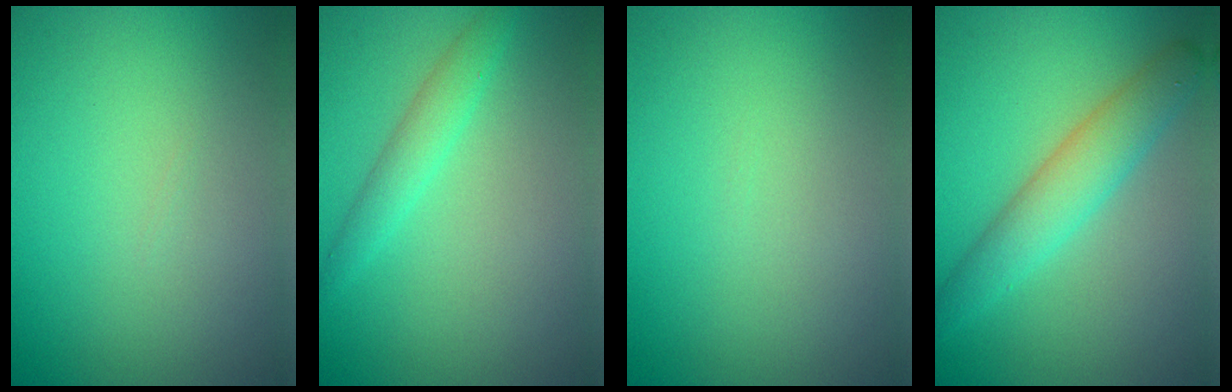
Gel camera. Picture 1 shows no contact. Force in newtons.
{"total": 2.0, "press": 2.0, "slide": 0.1}
{"total": 0.0}
{"total": 4.1, "press": 4.1, "slide": 0.1}